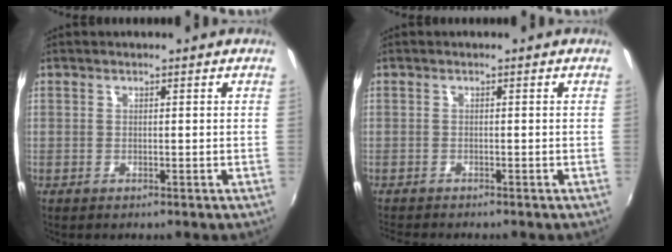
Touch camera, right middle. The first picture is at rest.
{"total": 2.5, "force": [-2.4, 0.1, 0.8], "torque": [-0.023, -0.018, -0.046]}